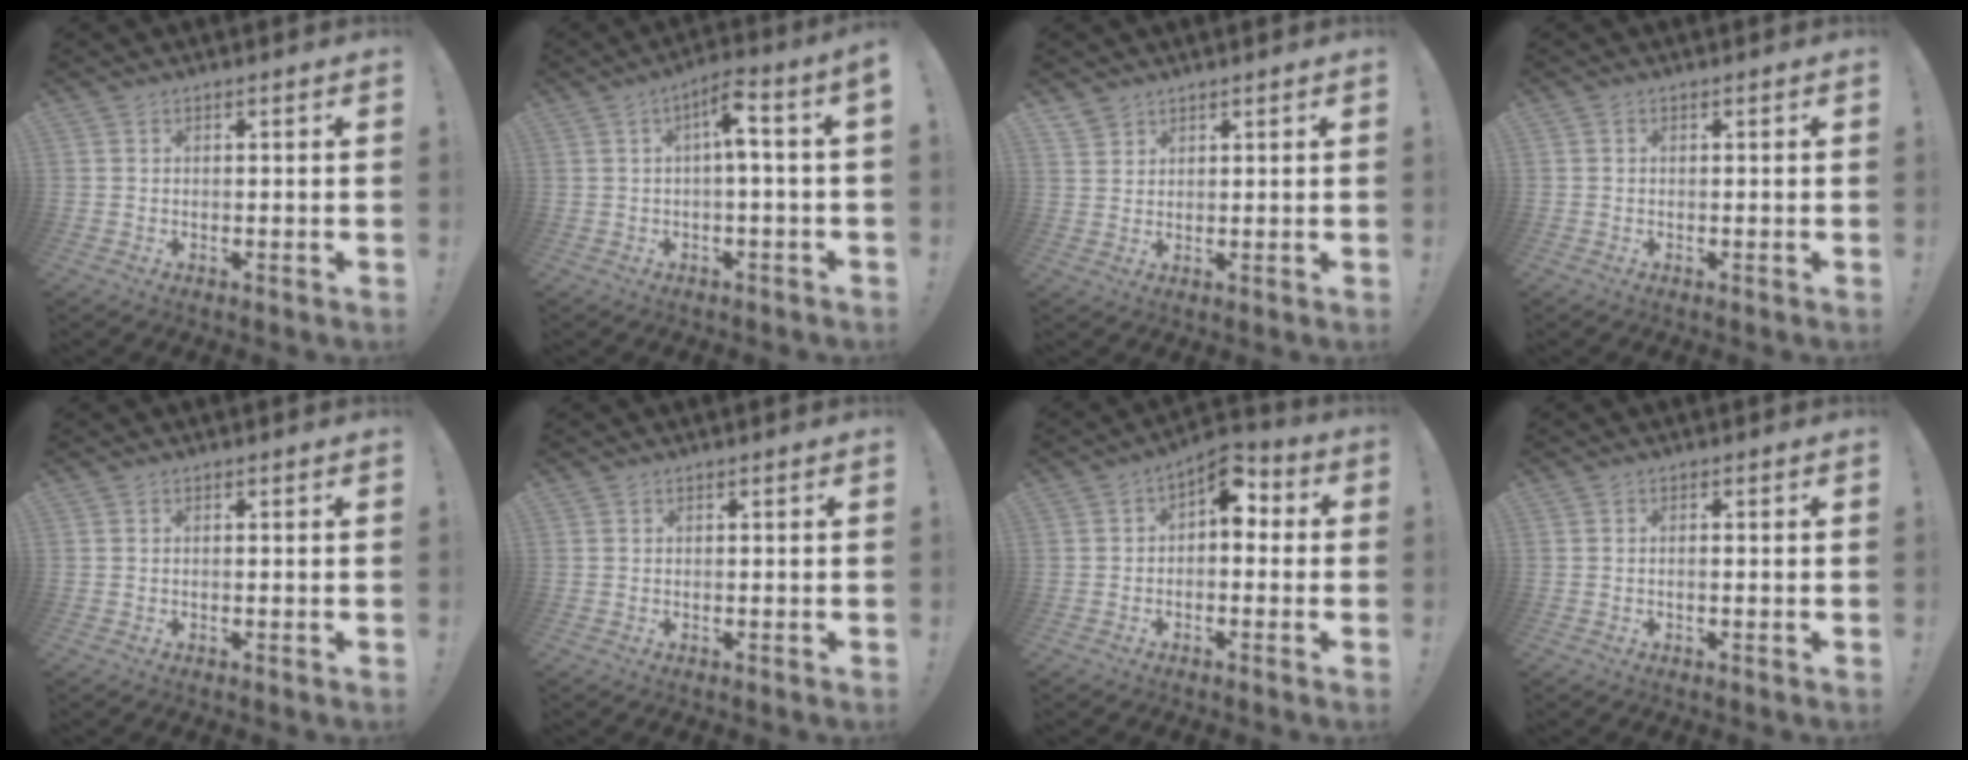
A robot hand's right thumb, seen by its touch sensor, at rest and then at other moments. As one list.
[{"total": 6.9, "force": [0.3, 0.7, 6.9], "torque": [-0.106, -0.003, -0.001]}, {"total": 3.1, "force": [2.7, 1.5, 0.5], "torque": [-0.003, -0.020, 0.051]}, {"total": 0.0}, {"total": 0.0}, {"total": 0.0}, {"total": 7.7, "force": [1.5, 4.9, 5.8], "torque": [-0.078, -0.001, 0.030]}, {"total": 1.0, "force": [-0.7, -0.2, 0.7], "torque": [-0.019, 0.002, -0.011]}]